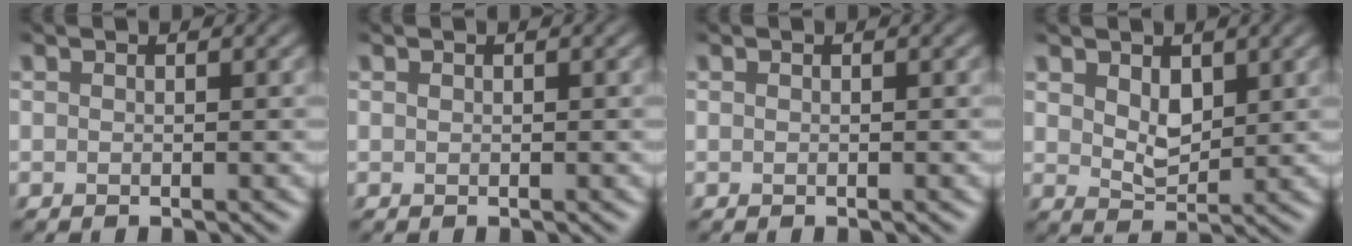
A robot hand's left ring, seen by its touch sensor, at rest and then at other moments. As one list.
[{"total": 0.0}, {"total": 0.0}, {"total": 2.6, "force": [1.2, 1.6, 1.7], "torque": [-0.035, -0.007, 0.028]}]